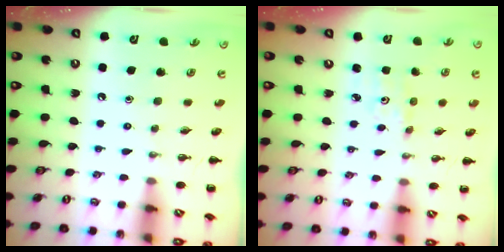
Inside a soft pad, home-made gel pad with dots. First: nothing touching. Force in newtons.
{"total": 1.6, "press": 1.5, "slide": 0.3}